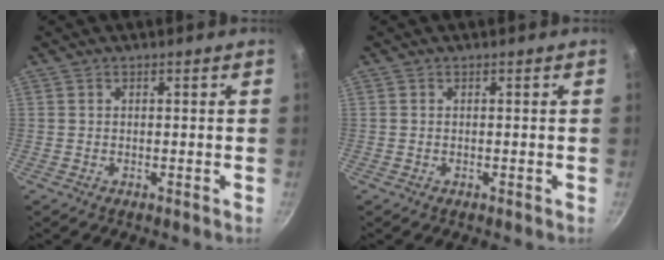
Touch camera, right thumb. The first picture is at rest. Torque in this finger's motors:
{"motor_torque": [-0.22, -0.02, -0.12, -0.07, -0.02]}